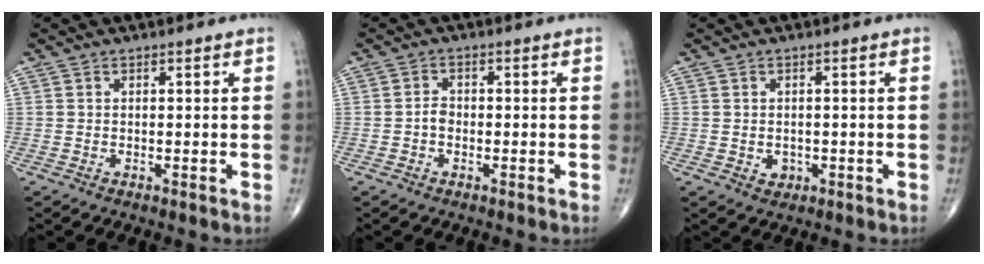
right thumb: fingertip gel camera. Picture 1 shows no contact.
{"total": 1.9, "force": [-0.6, 1.3, 1.1], "torque": [-0.013, 0.006, -0.017]}
{"total": 1.8, "force": [-0.4, 1.6, 0.8], "torque": [-0.005, 0.003, 0.001]}